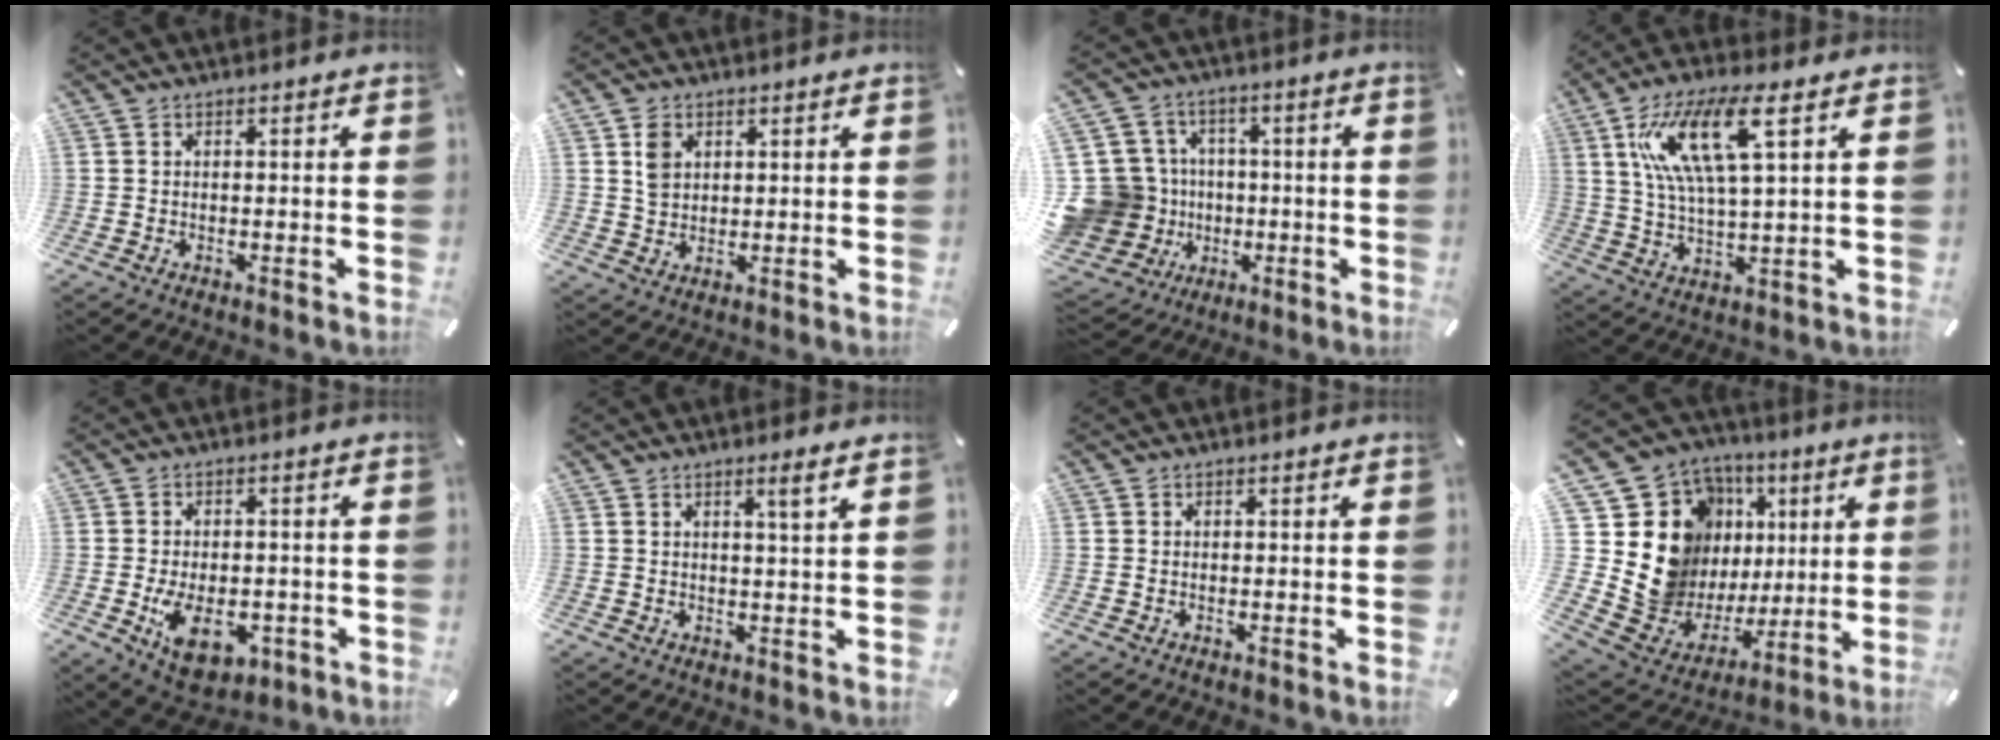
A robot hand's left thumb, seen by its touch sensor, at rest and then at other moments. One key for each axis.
{"total": 4.2, "fx": 1.8, "fy": 3.2, "fz": 1.9, "tx": -0.037, "ty": 0.001, "tz": 0.032}
{"total": 17.2, "fx": -1.5, "fy": 16.0, "fz": 6.3, "tx": -0.146, "ty": 0.007, "tz": -0.006}
{"total": 12.8, "fx": 4.3, "fy": 3.7, "fz": 11.5, "tx": -0.244, "ty": 0.002, "tz": 0.070}
{"total": 9.7, "fx": -2.8, "fy": 6.2, "fz": 6.9, "tx": -0.131, "ty": -0.004, "tz": -0.046}
{"total": 3.4, "fx": 2.0, "fy": -0.1, "fz": 2.8, "tx": -0.051, "ty": -0.006, "tz": 0.031}
{"total": 0.0}
{"total": 17.7, "fx": 3.7, "fy": 15.5, "fz": 7.7, "tx": -0.139, "ty": -0.066, "tz": 0.105}